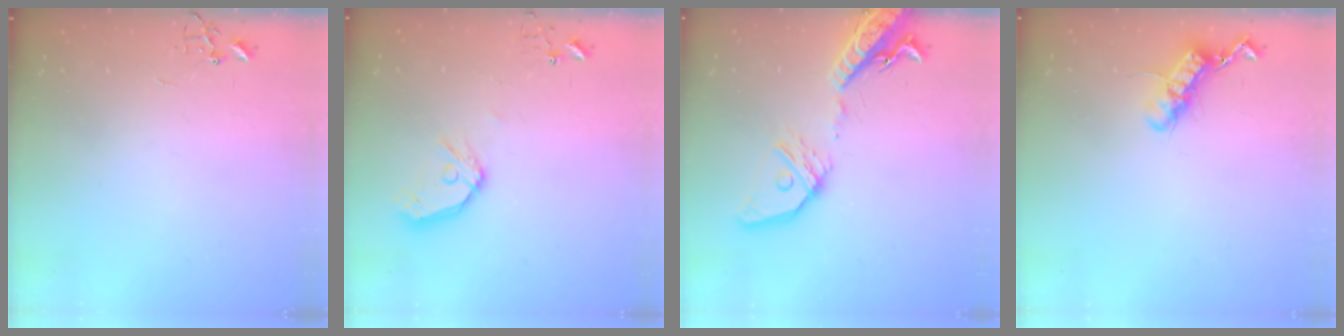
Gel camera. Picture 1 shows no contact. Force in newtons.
{"total": 11.3, "press": 11.3, "slide": 1.3}
{"total": 19.6, "press": 19.2, "slide": 4.0}
{"total": 12.8, "press": 12.8, "slide": 0.8}